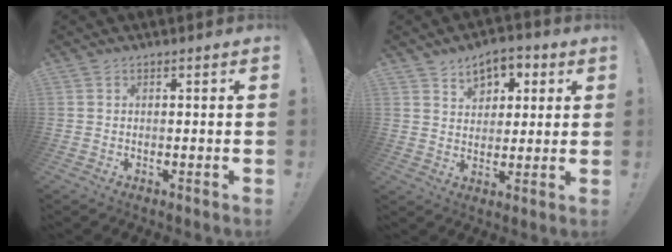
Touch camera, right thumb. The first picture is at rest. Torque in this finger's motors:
{"motor_torque": [0.03, 0.05, 0.00, 0.12, 0.14]}